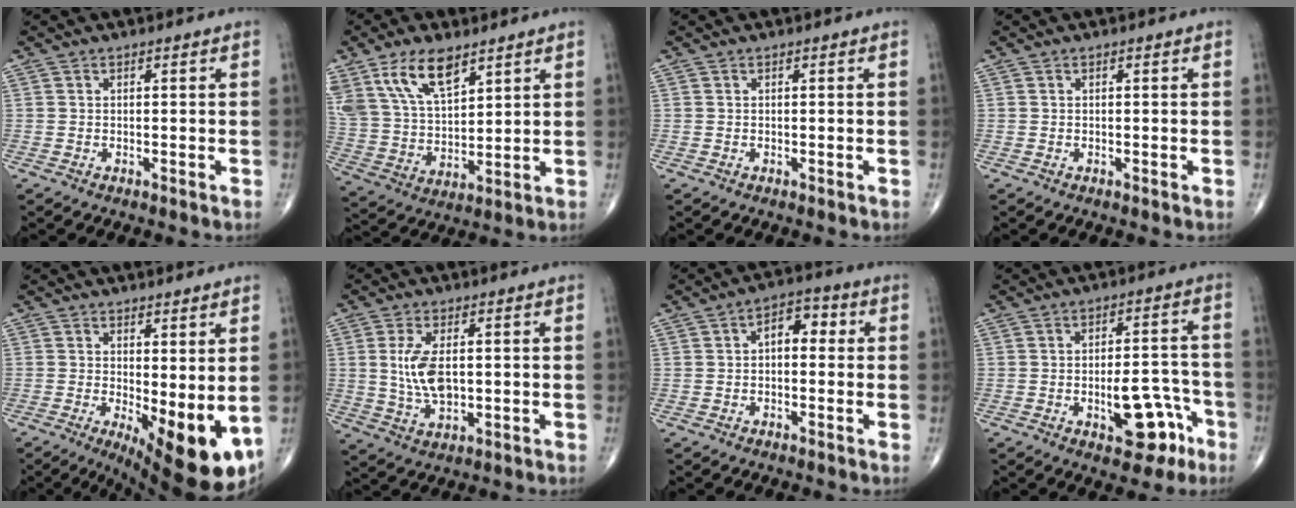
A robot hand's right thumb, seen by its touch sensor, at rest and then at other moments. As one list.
[{"total": 14.0, "force": [8.5, 6.6, 8.9], "torque": [-0.152, -0.028, 0.173]}, {"total": 0.0}, {"total": 0.0}, {"total": 12.6, "force": [-1.6, 4.6, 11.7], "torque": [-0.160, -0.030, -0.008]}, {"total": 7.7, "force": [0.8, 3.8, 6.6], "torque": [-0.135, -0.009, 0.020]}, {"total": 5.6, "force": [0.4, 3.4, 4.4], "torque": [-0.042, 0.020, -0.005]}, {"total": 10.8, "force": [-4.6, 5.2, 8.3], "torque": [-0.090, 0.042, -0.054]}]